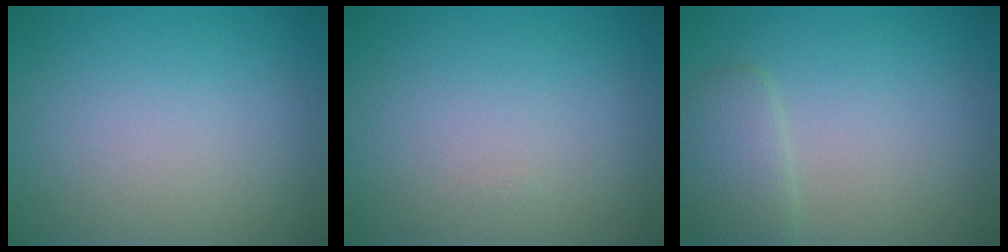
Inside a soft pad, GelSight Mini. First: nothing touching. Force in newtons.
{"total": 0.0}
{"total": 2.4, "press": 2.4, "slide": 0.1}